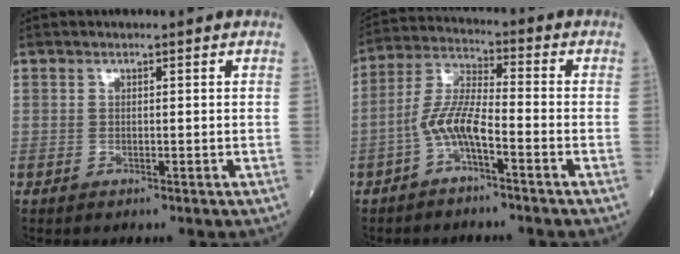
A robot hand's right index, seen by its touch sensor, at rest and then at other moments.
{"total": 6.9, "force": [-3.1, 1.2, 6.1], "torque": [-0.137, 0.013, -0.063]}